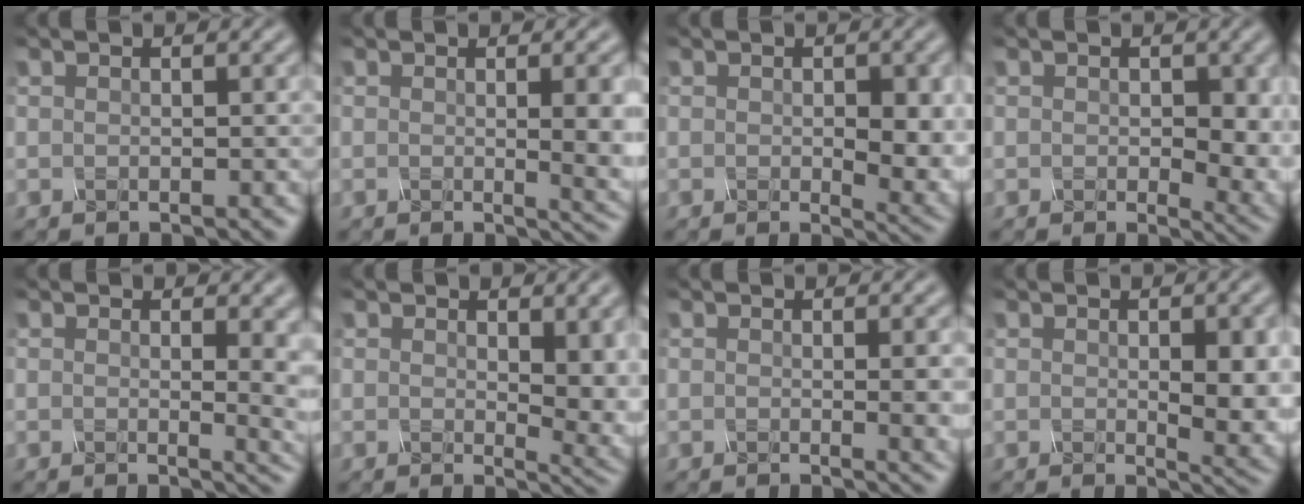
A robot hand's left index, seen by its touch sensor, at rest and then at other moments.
{"total": 5.6, "force": [0.2, 1.9, 5.2], "torque": [-0.047, -0.005, 0.006]}
{"total": 4.9, "force": [-0.1, 2.4, 4.3], "torque": [-0.056, -0.012, 0.004]}
{"total": 5.0, "force": [0.4, 3.0, 4.1], "torque": [-0.046, -0.012, 0.007]}
{"total": 6.4, "force": [0.9, 3.2, 5.5], "torque": [-0.023, -0.001, 0.008]}
{"total": 5.0, "force": [0.9, 2.3, 4.4], "torque": [-0.060, -0.011, 0.018]}
{"total": 2.5, "force": [0.1, 0.6, 2.4], "torque": [-0.025, -0.005, 0.000]}
{"total": 4.9, "force": [0.0, 1.8, 4.5], "torque": [-0.058, -0.009, 0.005]}